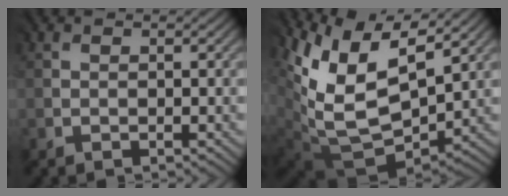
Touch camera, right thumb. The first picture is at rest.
{"total": 12.9, "force": [5.6, 7.6, 8.8], "torque": [-0.214, -0.005, 0.124]}